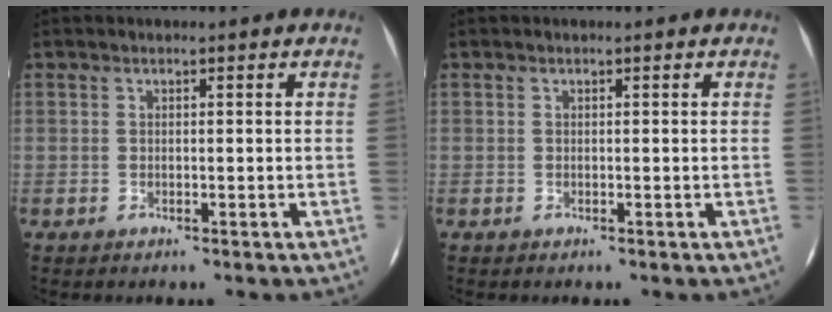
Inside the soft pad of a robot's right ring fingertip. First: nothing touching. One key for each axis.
{"total": 0.0}